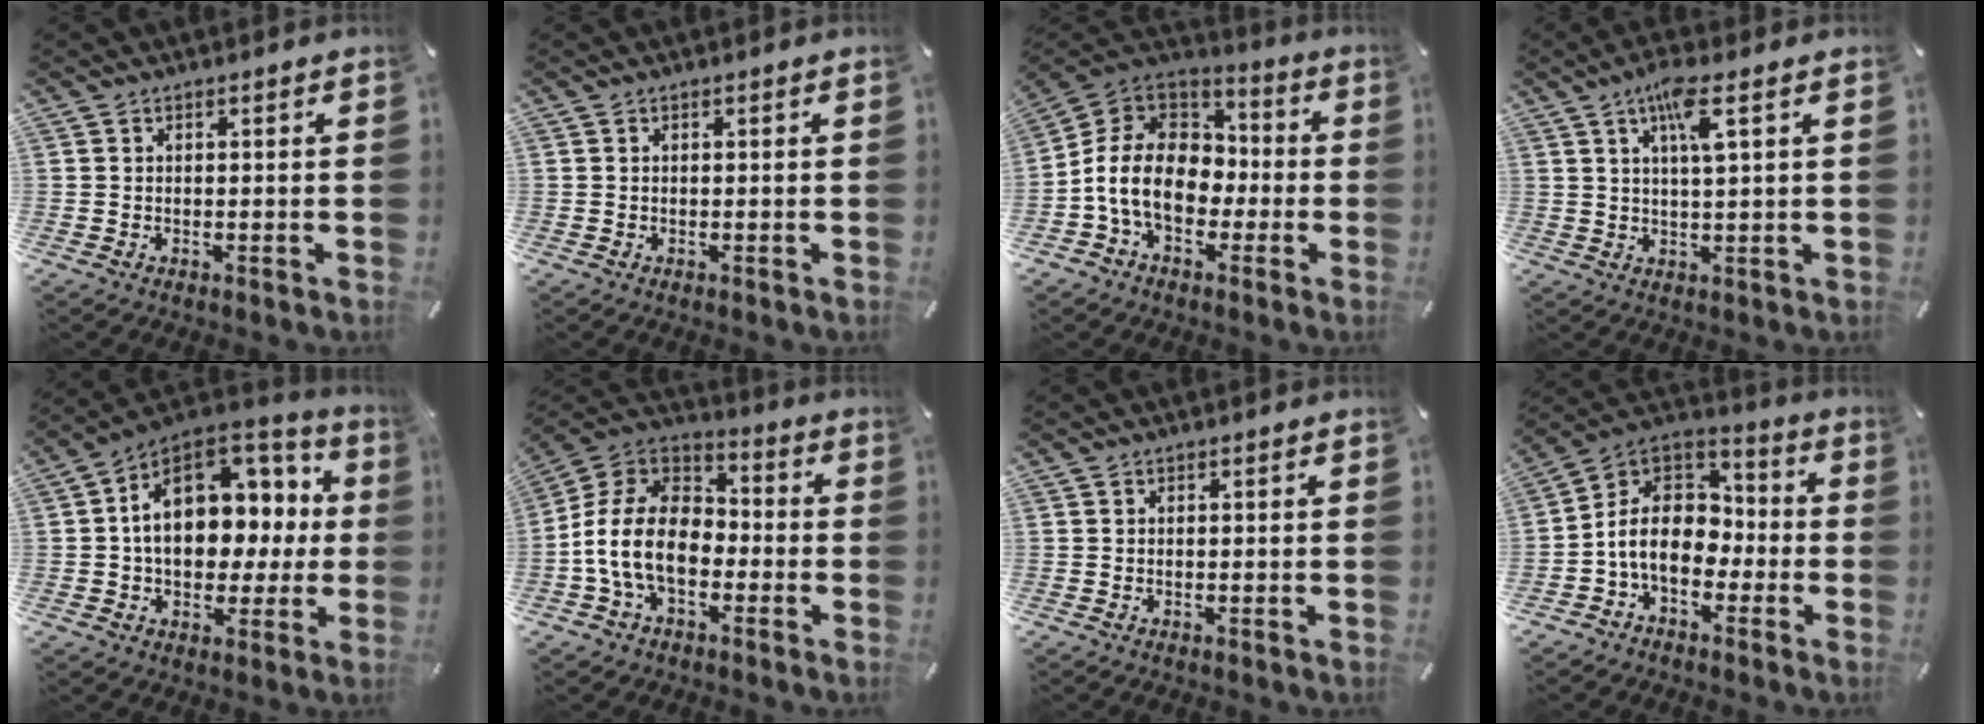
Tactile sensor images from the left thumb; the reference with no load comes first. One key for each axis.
{"total": 0.0}
{"total": 14.2, "fx": -3.9, "fy": 10.7, "fz": 8.5, "tx": -0.197, "ty": 0.028, "tz": -0.073}
{"total": 6.7, "fx": 2.9, "fy": 1.0, "fz": 5.9, "tx": -0.116, "ty": 0.001, "tz": 0.046}
{"total": 17.4, "fx": 2.9, "fy": 12.5, "fz": 11.7, "tx": -0.167, "ty": -0.012, "tz": 0.056}
{"total": 14.2, "fx": -5.5, "fy": 9.5, "fz": 9.0, "tx": -0.201, "ty": 0.028, "tz": -0.107}
{"total": 0.0}
{"total": 12.0, "fx": -3.5, "fy": 9.1, "fz": 7.0, "tx": -0.156, "ty": 0.013, "tz": -0.070}